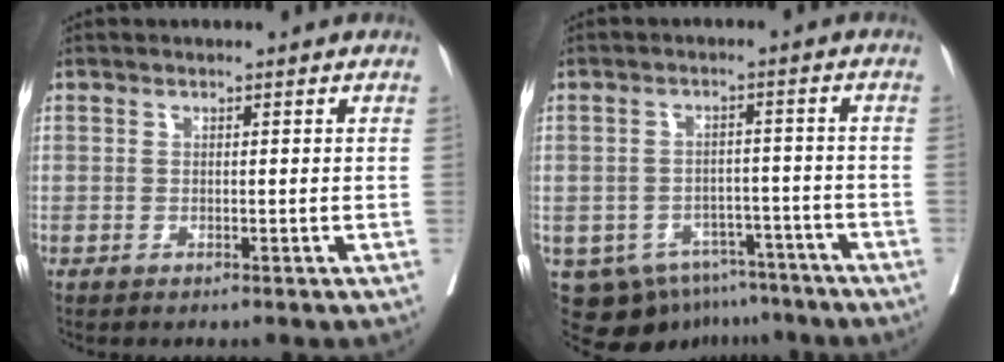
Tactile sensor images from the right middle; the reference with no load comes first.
{"total": 10.8, "force": [-7.7, 6.9, 3.1], "torque": [-0.045, 0.013, -0.096]}